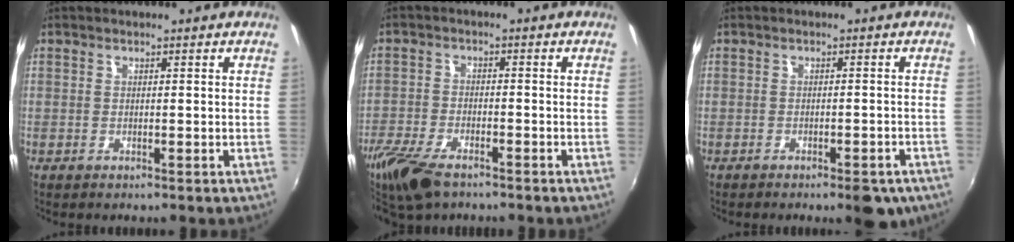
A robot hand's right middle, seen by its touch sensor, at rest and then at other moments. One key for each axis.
{"total": 10.1, "fx": -7.4, "fy": 3.7, "fz": 5.8, "tx": -0.150, "ty": -0.029, "tz": -0.141}
{"total": 6.1, "fx": -4.4, "fy": 2.1, "fz": 3.6, "tx": -0.050, "ty": -0.002, "tz": -0.045}